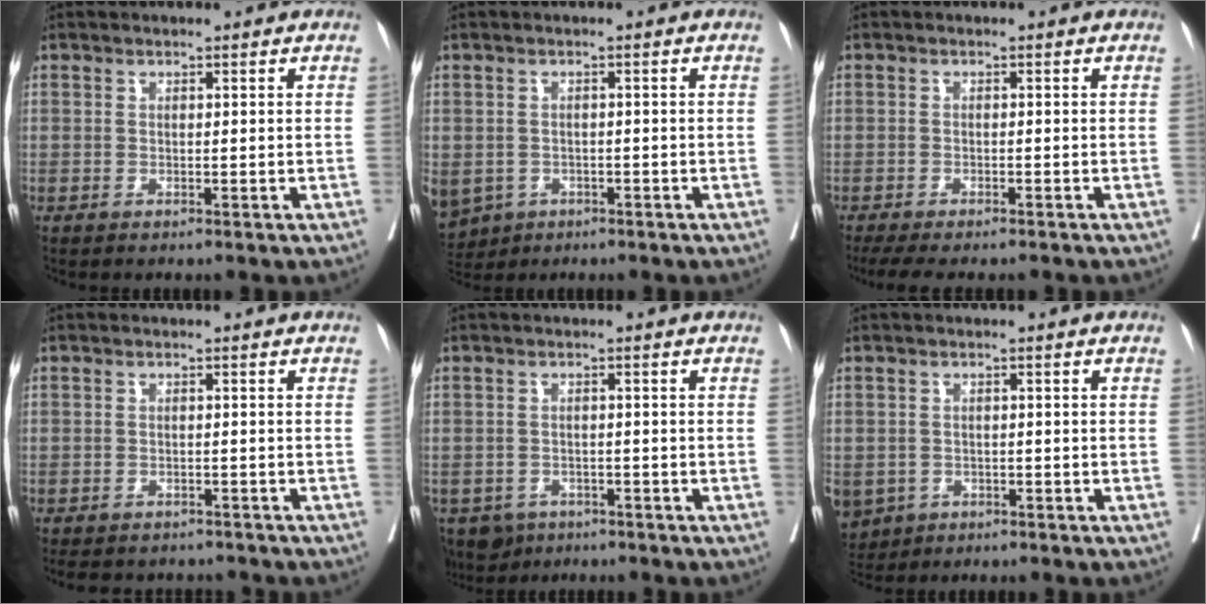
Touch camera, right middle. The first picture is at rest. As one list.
[{"total": 11.8, "force": [-5.3, 9.5, 4.5], "torque": [-0.144, -0.006, -0.069]}, {"total": 8.0, "force": [-6.8, 1.8, 3.9], "torque": [-0.055, -0.008, -0.100]}, {"total": 8.7, "force": [-7.9, 3.1, 2.2], "torque": [-0.040, 0.000, -0.096]}, {"total": 5.2, "force": [-3.7, 3.4, 1.2], "torque": [-0.015, 0.000, -0.057]}, {"total": 8.1, "force": [-3.9, 6.6, 2.6], "torque": [-0.079, -0.002, -0.057]}]